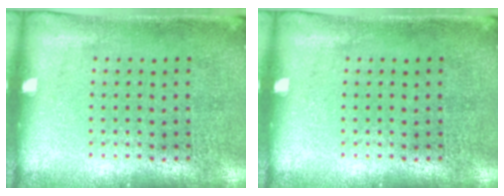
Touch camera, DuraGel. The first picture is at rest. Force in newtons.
{"total": 0.0}